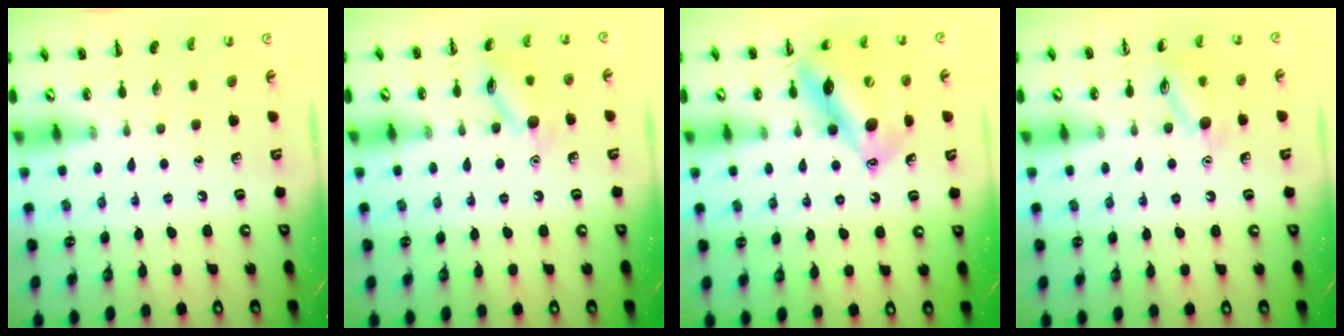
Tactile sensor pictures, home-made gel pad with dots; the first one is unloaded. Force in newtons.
{"total": 10.9, "press": 10.9, "slide": 0.5}
{"total": 15.2, "press": 14.9, "slide": 2.7}
{"total": 10.4, "press": 10.3, "slide": 1.0}